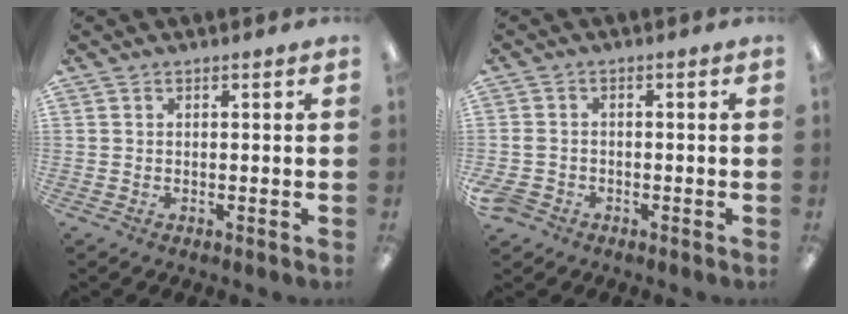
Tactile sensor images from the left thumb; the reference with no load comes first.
{"total": 2.7, "force": [-1.6, 1.9, 0.9], "torque": [-0.031, 0.003, -0.035]}